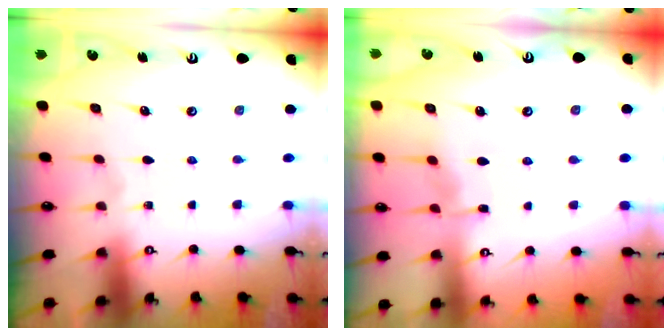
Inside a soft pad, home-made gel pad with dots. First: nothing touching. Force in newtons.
{"total": 4.7, "press": 4.7, "slide": 0.5}